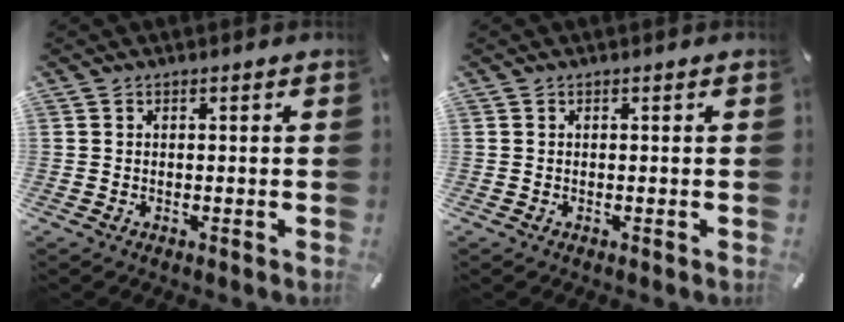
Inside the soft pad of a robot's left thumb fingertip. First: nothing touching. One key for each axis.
{"total": 0.0}